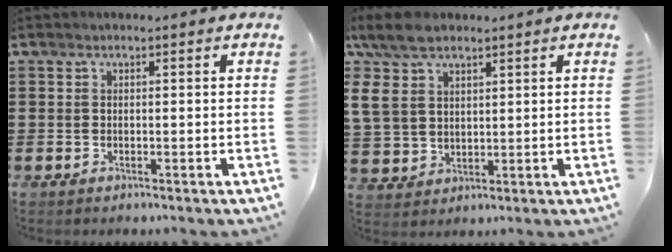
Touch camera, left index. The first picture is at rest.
{"total": 9.4, "force": [5.7, 5.6, 4.9], "torque": [-0.139, 0.002, 0.104]}